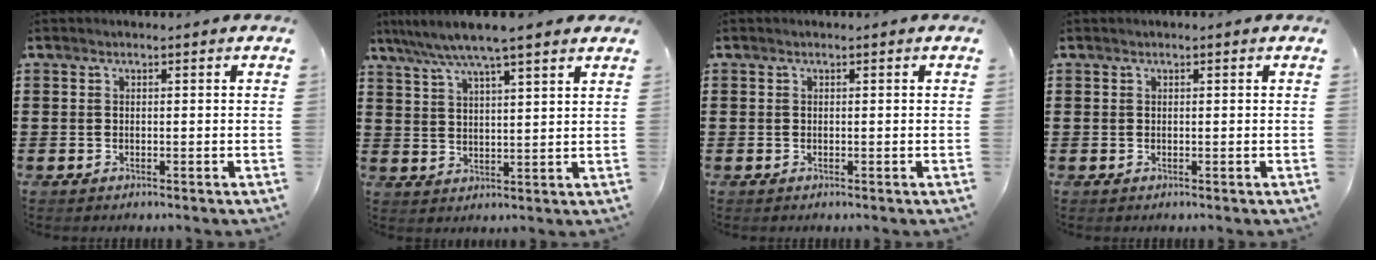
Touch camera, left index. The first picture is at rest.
{"total": 6.0, "force": [5.0, 0.0, 3.3], "torque": [-0.081, -0.018, 0.085]}
{"total": 0.0}
{"total": 0.0}